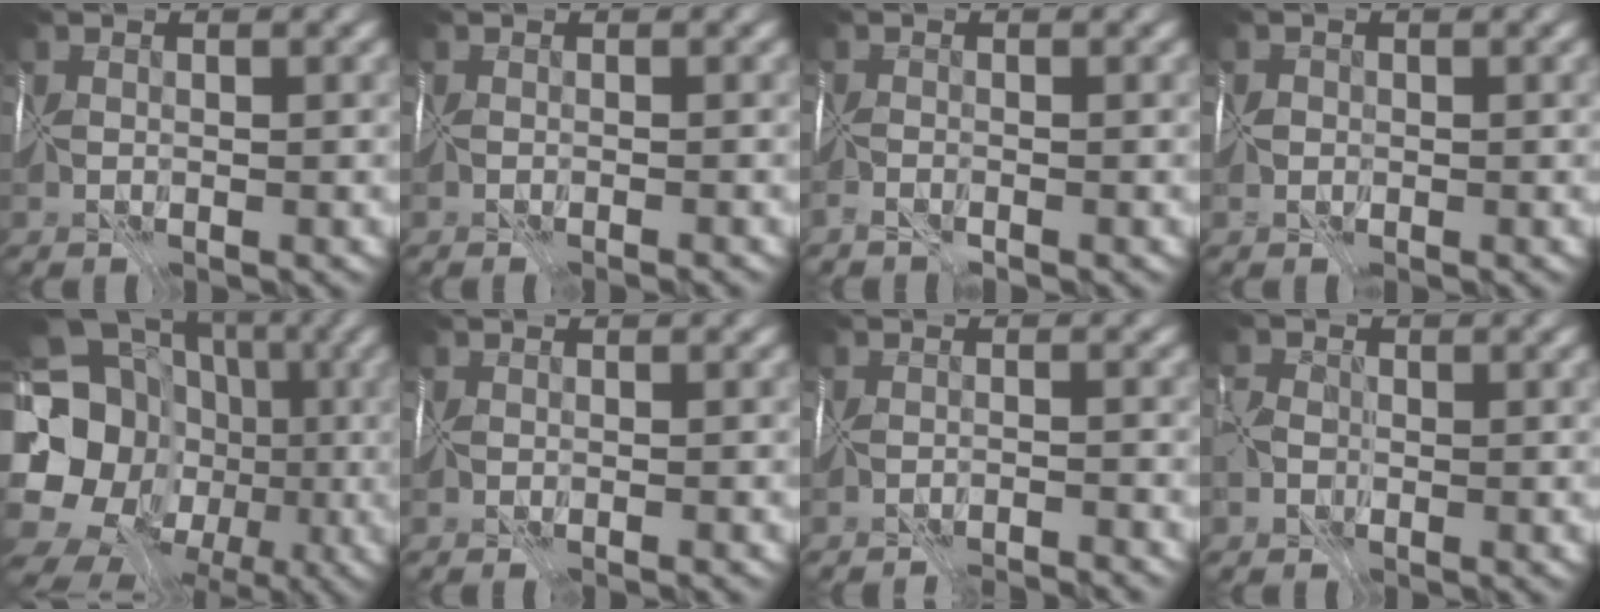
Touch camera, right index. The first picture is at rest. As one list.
[{"total": 1.4, "force": [-1.3, 0.0, 0.5], "torque": [-0.005, -0.001, -0.012]}, {"total": 1.0, "force": [-1.0, -0.1, 0.1], "torque": [-0.002, 0.000, -0.024]}, {"total": 0.7, "force": [-0.2, 0.7, -0.1], "torque": [0.006, 0.005, -0.009]}, {"total": 19.9, "force": [-0.7, 17.7, 9.1], "torque": [-0.164, -0.020, -0.026]}, {"total": 1.1, "force": [-1.0, 0.1, 0.6], "torque": [-0.004, 0.001, -0.008]}, {"total": 4.8, "force": [-4.8, 0.2, 0.9], "torque": [-0.009, -0.003, -0.058]}, {"total": 0.8, "force": [-0.3, 0.7, -0.2], "torque": [0.007, 0.009, -0.012]}]